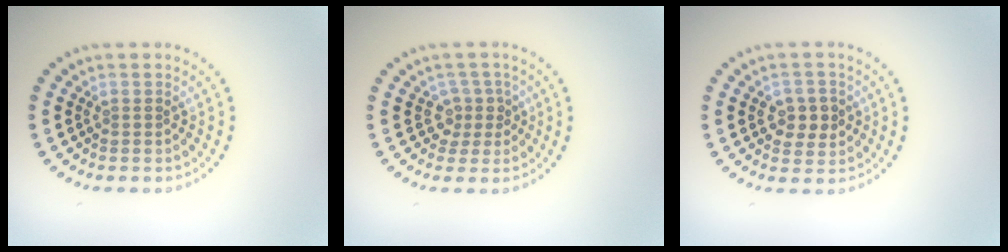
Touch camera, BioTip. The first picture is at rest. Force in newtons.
{"total": 2.2, "press": 1.6, "slide": 1.5}
{"total": 2.8, "press": 2.8, "slide": 0.3}